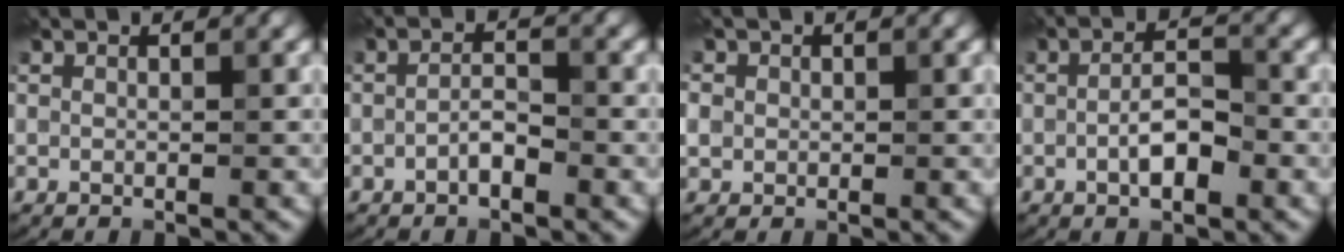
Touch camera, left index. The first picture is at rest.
{"total": 1.7, "force": [-1.0, 0.5, 1.3], "torque": [-0.029, 0.006, -0.022]}
{"total": 1.8, "force": [0.1, 1.7, 0.5], "torque": [-0.005, 0.000, 0.000]}
{"total": 3.3, "force": [-1.0, 1.3, 2.9], "torque": [-0.055, 0.004, -0.020]}